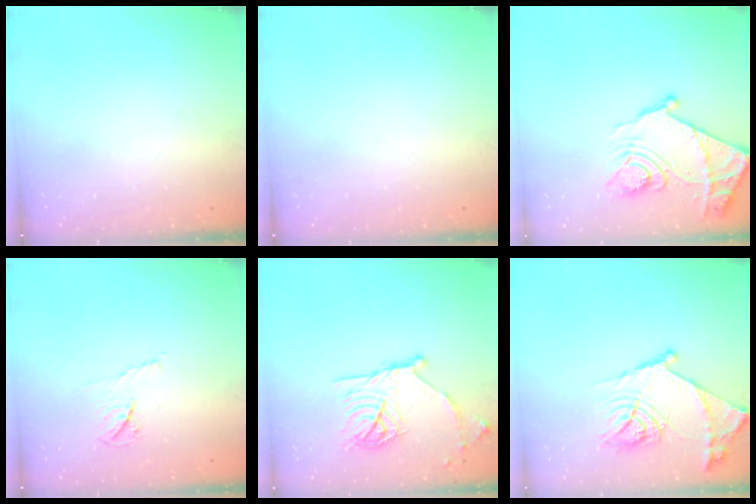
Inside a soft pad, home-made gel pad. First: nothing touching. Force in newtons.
{"total": 0.0}
{"total": 17.3, "press": 17.2, "slide": 1.7}
{"total": 4.4, "press": 4.3, "slide": 0.6}
{"total": 18.2, "press": 18.2, "slide": 1.2}
{"total": 18.1, "press": 18.0, "slide": 1.7}